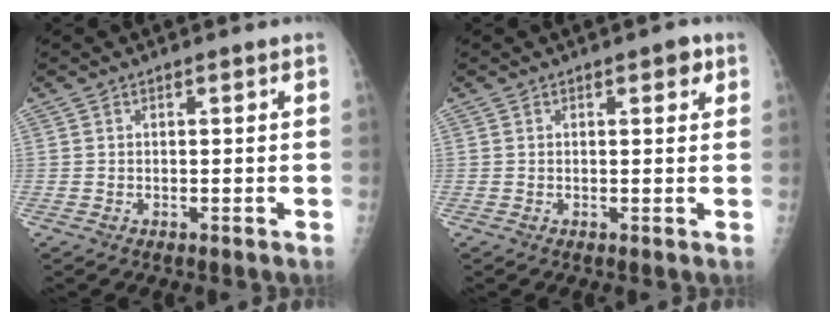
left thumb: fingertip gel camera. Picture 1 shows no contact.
{"total": 2.3, "force": [1.2, 0.9, 1.7], "torque": [-0.013, -0.002, 0.012]}